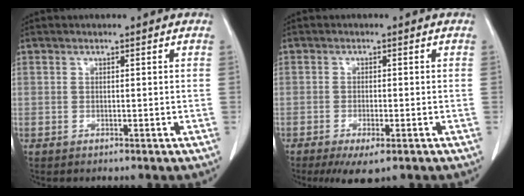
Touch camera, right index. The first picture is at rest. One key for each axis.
{"total": 4.8, "fx": -2.9, "fy": 1.2, "fz": 3.7, "tx": -0.059, "ty": -0.011, "tz": -0.042}